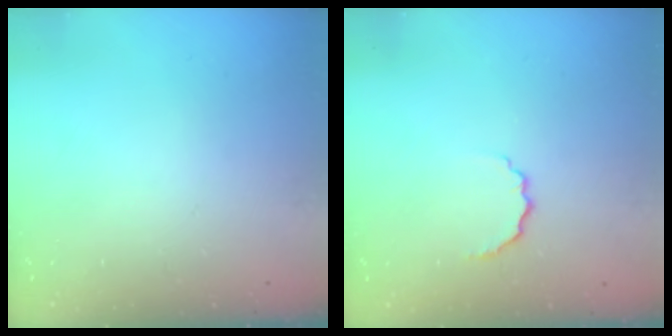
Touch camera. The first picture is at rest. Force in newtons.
{"total": 4.4, "press": 4.3, "slide": 1.2}